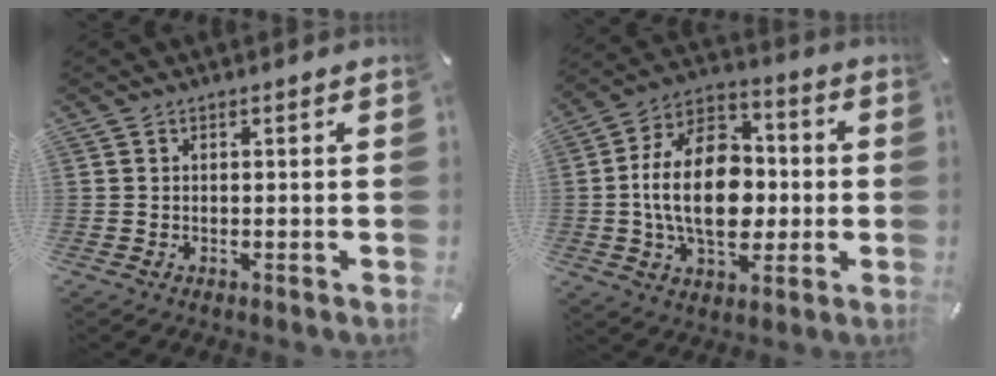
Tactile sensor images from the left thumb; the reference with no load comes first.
{"total": 19.4, "force": [-1.5, 12.9, 14.4], "torque": [-0.292, 0.006, -0.035]}